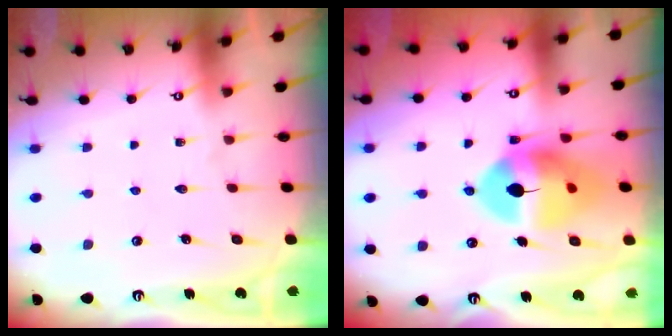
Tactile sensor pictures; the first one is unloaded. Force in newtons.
{"total": 14.5, "press": 14.3, "slide": 1.9}